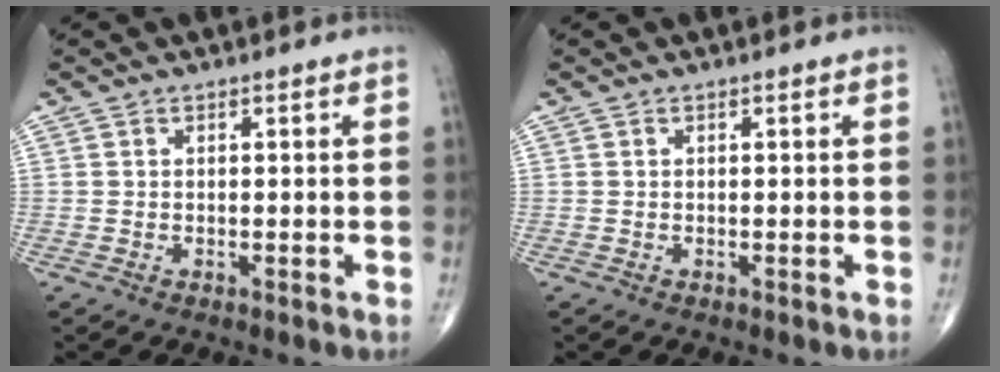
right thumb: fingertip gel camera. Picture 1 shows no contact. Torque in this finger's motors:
{"motor_torque": [0.00, 0.00, -0.03, 0.03, 0.00]}